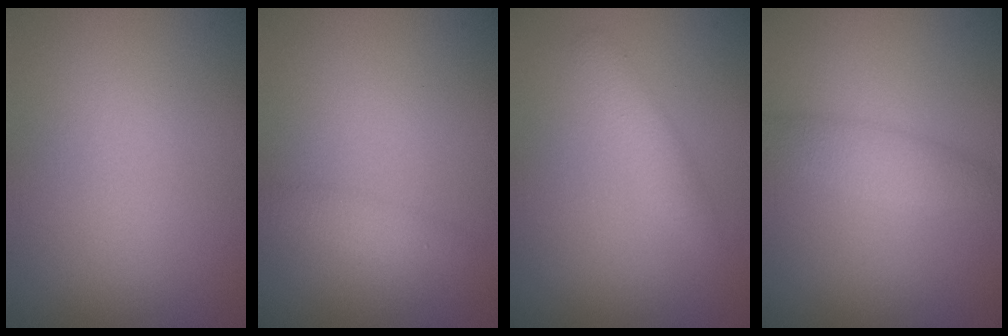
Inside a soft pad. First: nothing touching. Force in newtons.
{"total": 1.3, "press": 1.3, "slide": 0.0}
{"total": 1.6, "press": 1.6, "slide": 0.1}
{"total": 2.2, "press": 2.2, "slide": 0.0}